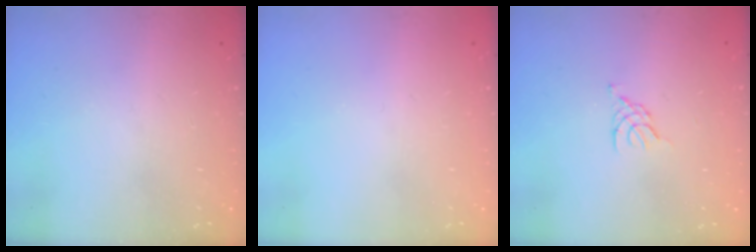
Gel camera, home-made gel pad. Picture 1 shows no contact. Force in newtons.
{"total": 0.0}
{"total": 3.2, "press": 3.1, "slide": 0.7}